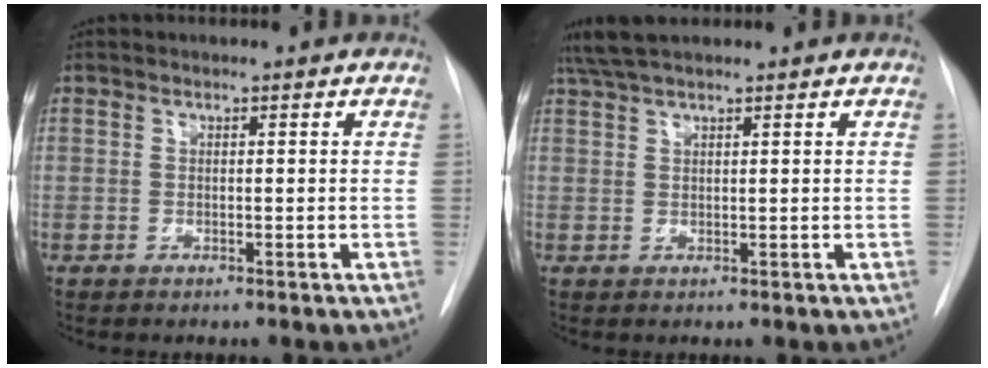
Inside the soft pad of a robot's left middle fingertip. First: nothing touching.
{"total": 5.2, "force": [4.4, 0.6, 2.7], "torque": [-0.053, 0.028, 0.085]}